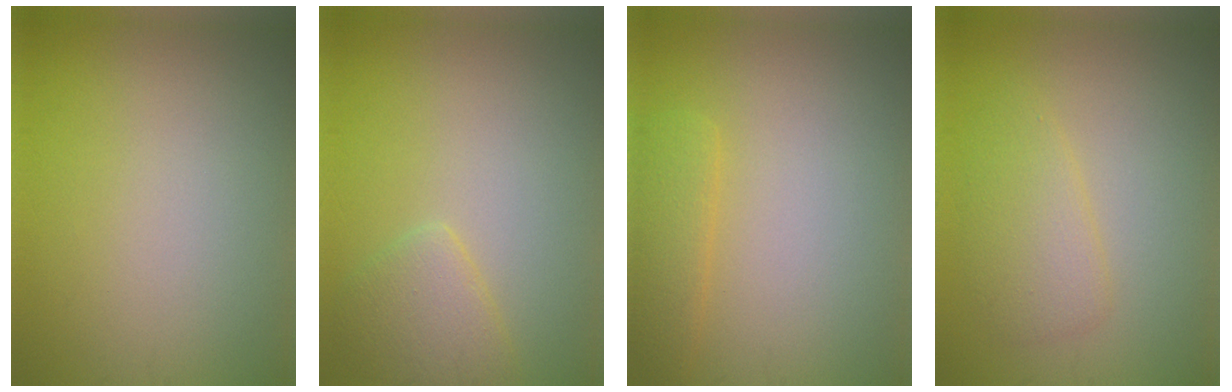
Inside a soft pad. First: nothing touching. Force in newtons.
{"total": 2.5, "press": 2.5, "slide": 0.2}
{"total": 2.2, "press": 2.2, "slide": 0.1}
{"total": 2.6, "press": 2.6, "slide": 0.1}